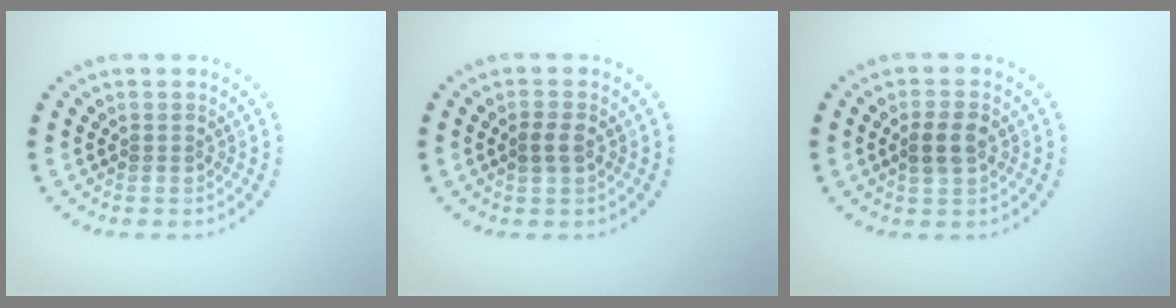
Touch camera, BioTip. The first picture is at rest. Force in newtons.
{"total": 1.5, "press": 1.5, "slide": 0.1}
{"total": 2.4, "press": 2.4, "slide": 0.4}